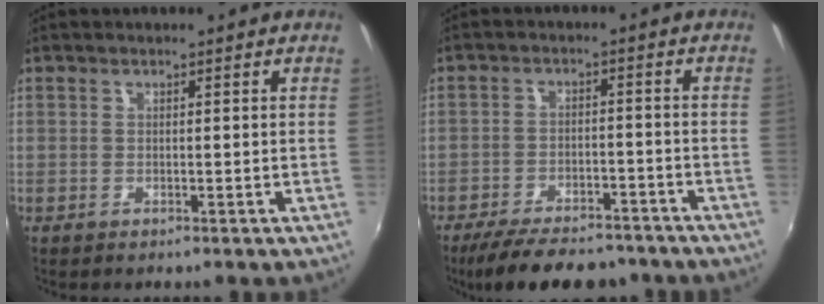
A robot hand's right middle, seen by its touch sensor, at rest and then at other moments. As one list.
[{"total": 15.2, "force": [-12.5, 5.1, 7.0], "torque": [-0.145, -0.013, -0.178]}]